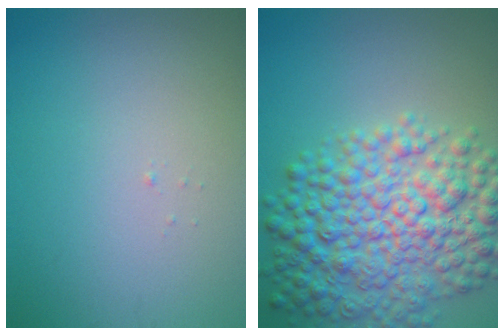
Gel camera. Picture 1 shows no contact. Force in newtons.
{"total": 9.5, "press": 9.5, "slide": 0.1}